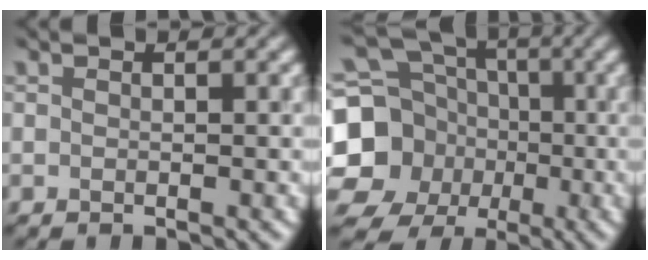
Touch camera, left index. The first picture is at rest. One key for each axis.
{"total": 13.2, "fx": -2.0, "fy": 12.0, "fz": 5.1, "tx": -0.134, "ty": -0.015, "tz": -0.060}